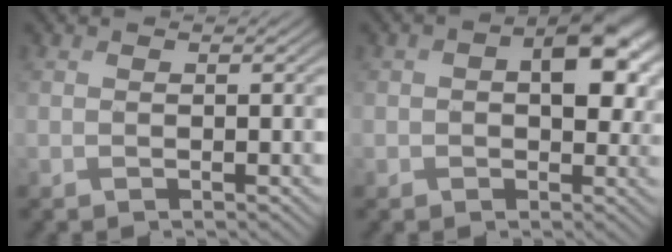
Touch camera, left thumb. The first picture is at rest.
{"total": 7.7, "force": [1.6, 5.1, 5.6], "torque": [-0.075, -0.004, 0.021]}